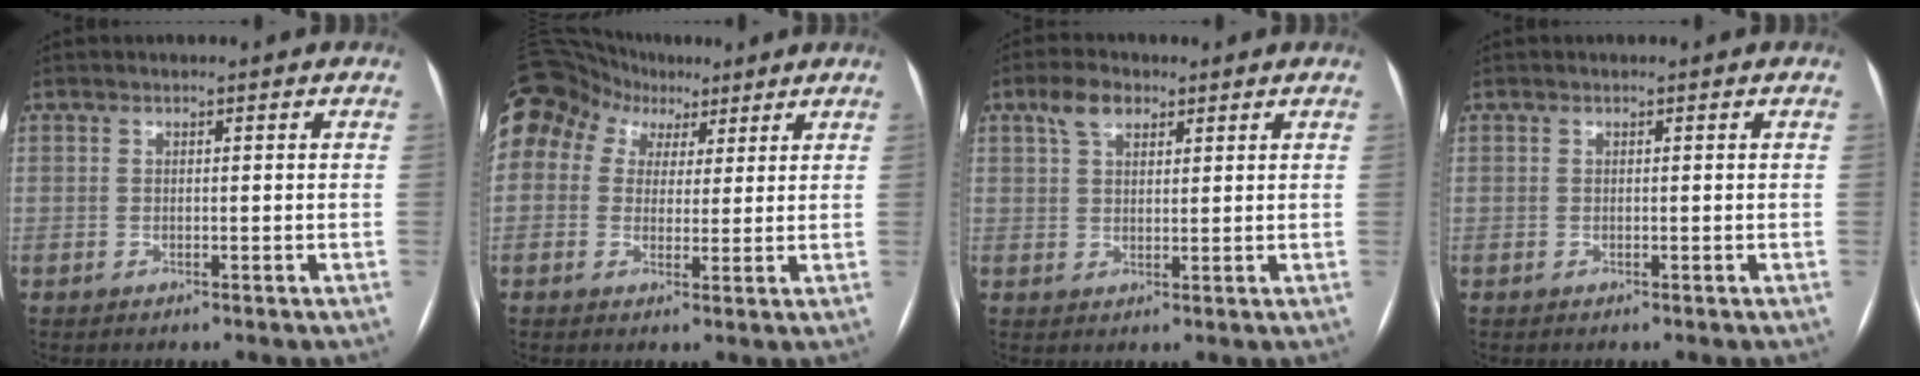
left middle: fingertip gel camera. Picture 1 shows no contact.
{"total": 22.9, "force": [11.4, 17.6, 9.4], "torque": [-0.302, 0.109, 0.216]}
{"total": 4.4, "force": [2.7, 2.3, 2.7], "torque": [-0.059, 0.018, 0.053]}
{"total": 0.0}